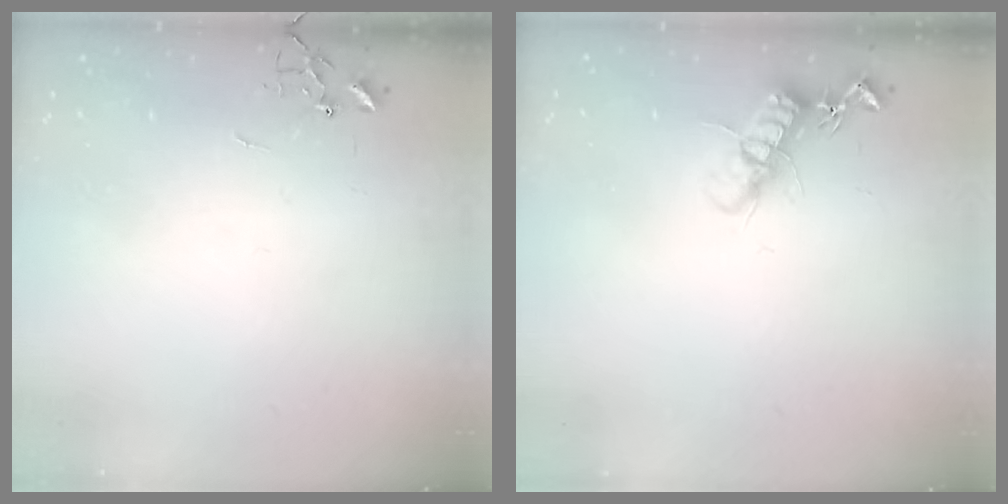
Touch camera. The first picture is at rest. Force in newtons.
{"total": 12.5, "press": 12.5, "slide": 0.4}